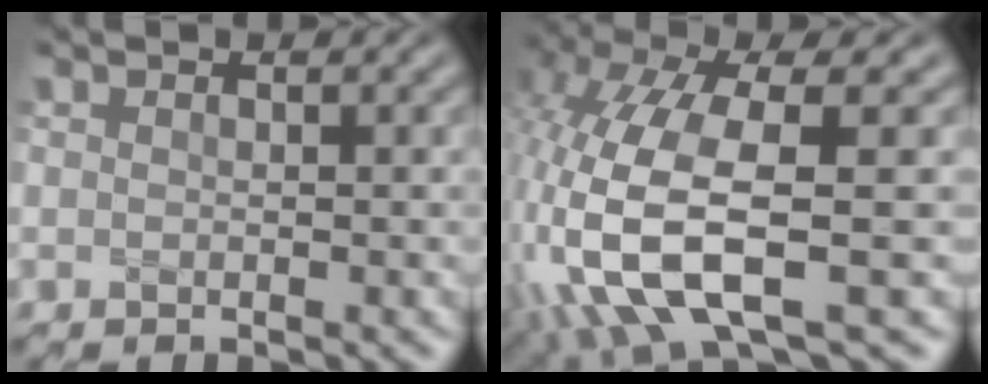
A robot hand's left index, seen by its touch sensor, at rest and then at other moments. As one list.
[{"total": 11.1, "force": [-3.0, 4.0, 10.0], "torque": [-0.242, -0.013, -0.058]}]